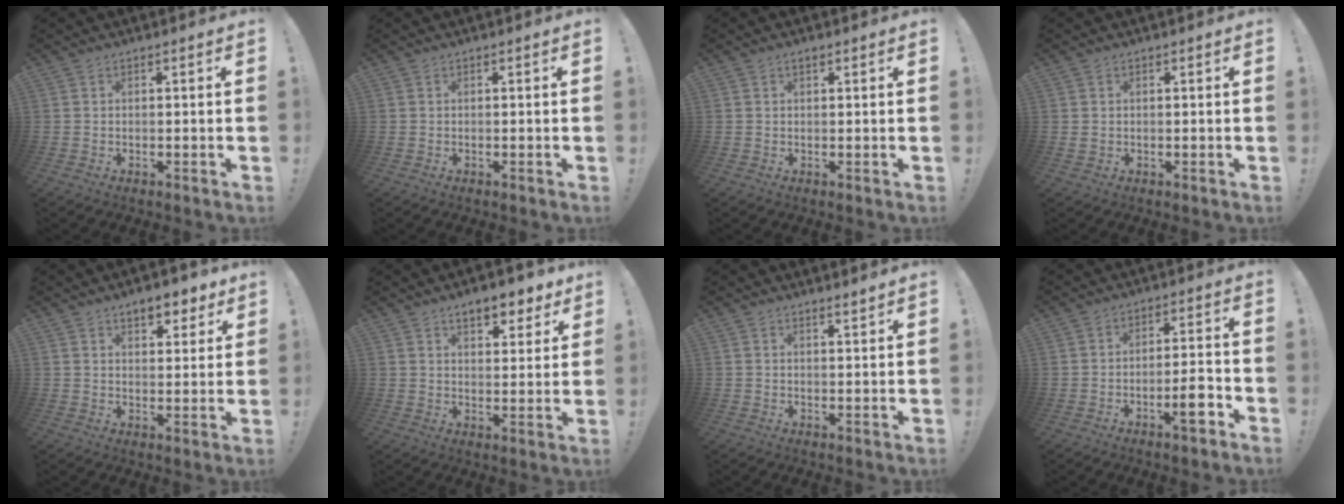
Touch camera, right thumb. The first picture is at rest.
{"total": 0.0}
{"total": 1.0, "force": [0.7, 0.4, 0.6], "torque": [-0.010, 0.000, 0.013]}
{"total": 0.7, "force": [0.3, 0.5, 0.2], "torque": [-0.001, 0.000, 0.005]}
{"total": 7.0, "force": [5.2, 3.1, 3.6], "torque": [-0.042, -0.027, 0.090]}
{"total": 8.4, "force": [6.2, 3.3, 4.6], "torque": [-0.055, -0.035, 0.108]}
{"total": 2.1, "force": [1.9, -0.1, 0.8], "torque": [-0.010, -0.016, 0.033]}
{"total": 6.9, "force": [-3.7, 1.8, 5.6], "torque": [-0.071, 0.015, -0.062]}